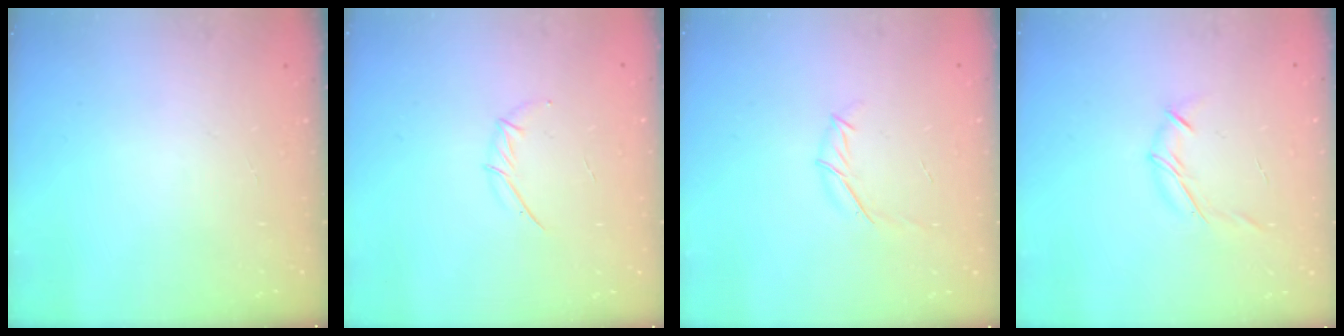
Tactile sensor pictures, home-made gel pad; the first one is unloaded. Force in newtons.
{"total": 4.0, "press": 4.0, "slide": 0.7}
{"total": 6.0, "press": 5.9, "slide": 1.0}
{"total": 6.4, "press": 6.3, "slide": 0.9}